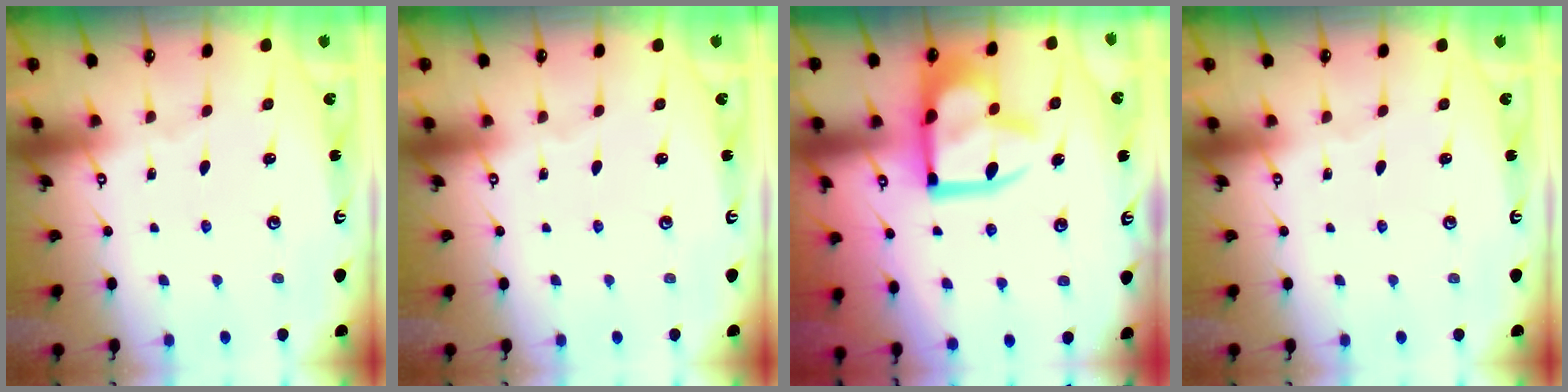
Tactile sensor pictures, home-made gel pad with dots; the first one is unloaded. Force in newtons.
{"total": 0.0}
{"total": 17.0, "press": 16.9, "slide": 2.0}
{"total": 0.0}